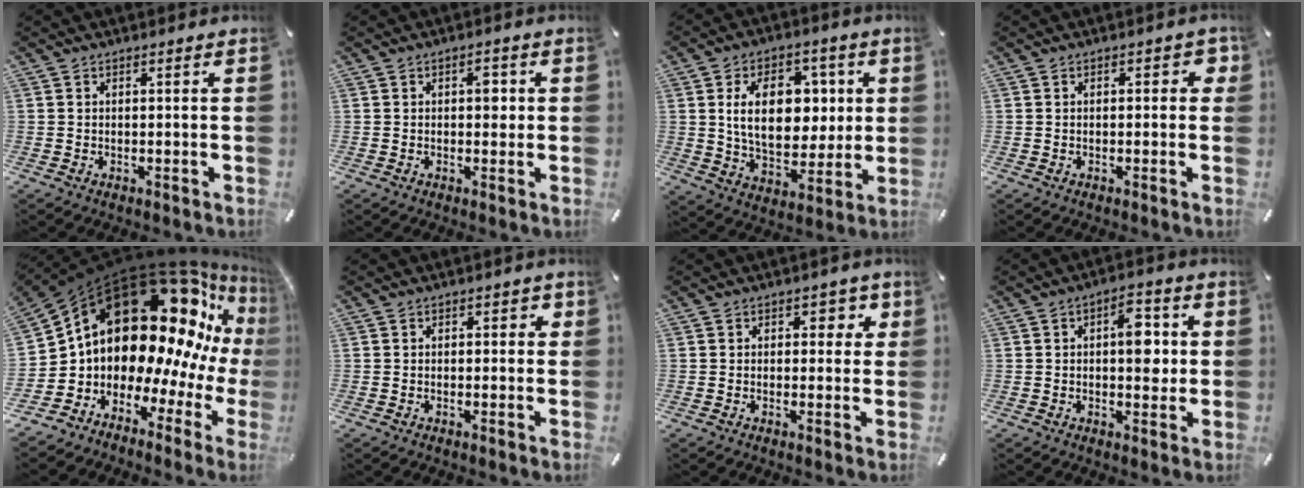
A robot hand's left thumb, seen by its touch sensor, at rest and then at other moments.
{"total": 3.4, "force": [0.5, 2.1, 2.6], "torque": [-0.020, -0.003, -0.002]}
{"total": 16.7, "force": [3.1, 11.4, 11.9], "torque": [-0.201, 0.005, 0.053]}
{"total": 2.3, "force": [0.1, 1.5, 1.7], "torque": [-0.017, 0.004, -0.004]}
{"total": 23.3, "force": [11.6, 13.8, 14.9], "torque": [-0.203, -0.145, 0.226]}
{"total": 1.4, "force": [-0.2, 1.1, 0.8], "torque": [-0.007, 0.004, -0.009]}
{"total": 3.7, "force": [0.9, 2.7, 2.4], "torque": [-0.012, -0.005, 0.003]}
{"total": 8.7, "force": [0.9, 4.8, 7.2], "torque": [-0.085, -0.001, 0.007]}